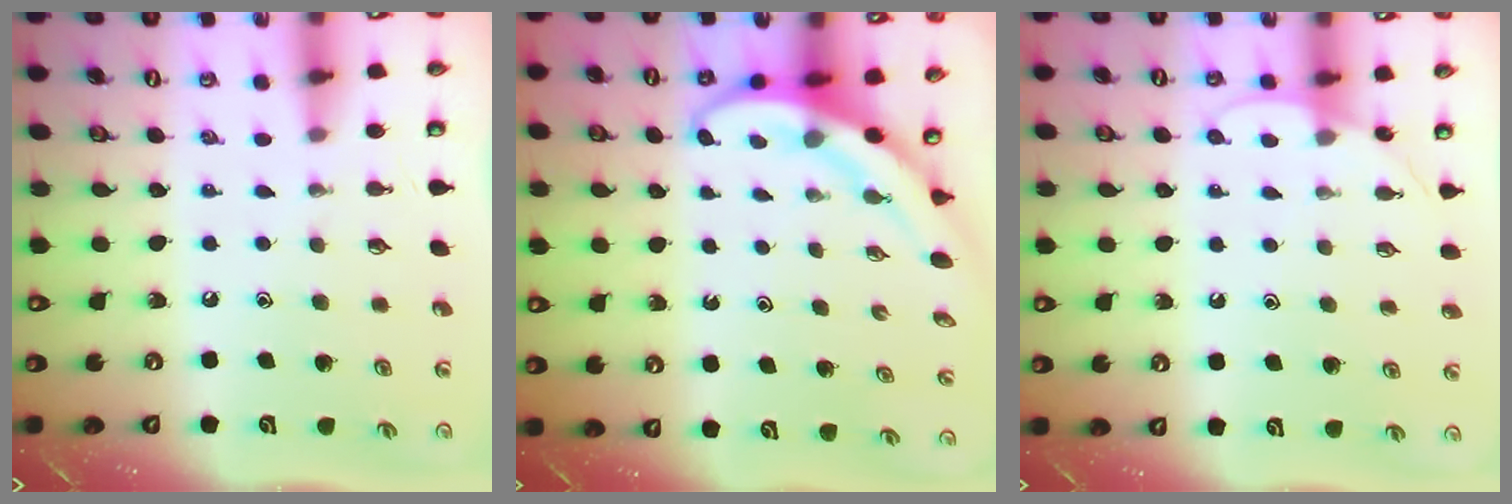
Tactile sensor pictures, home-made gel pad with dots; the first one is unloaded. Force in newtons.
{"total": 3.9, "press": 3.9, "slide": 0.6}
{"total": 4.0, "press": 4.0, "slide": 0.4}